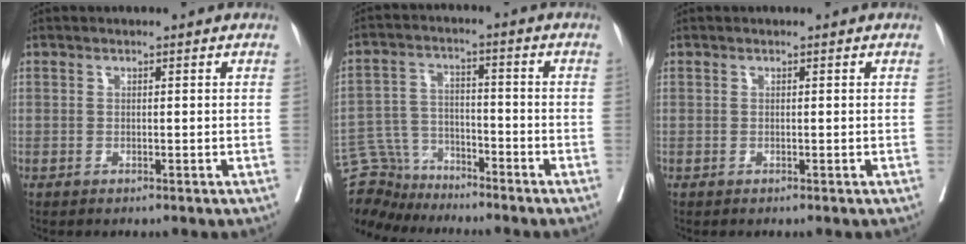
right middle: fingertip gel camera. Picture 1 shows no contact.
{"total": 7.7, "force": [-7.3, 2.4, -0.5], "torque": [0.001, 0.018, -0.138]}
{"total": 0.0}